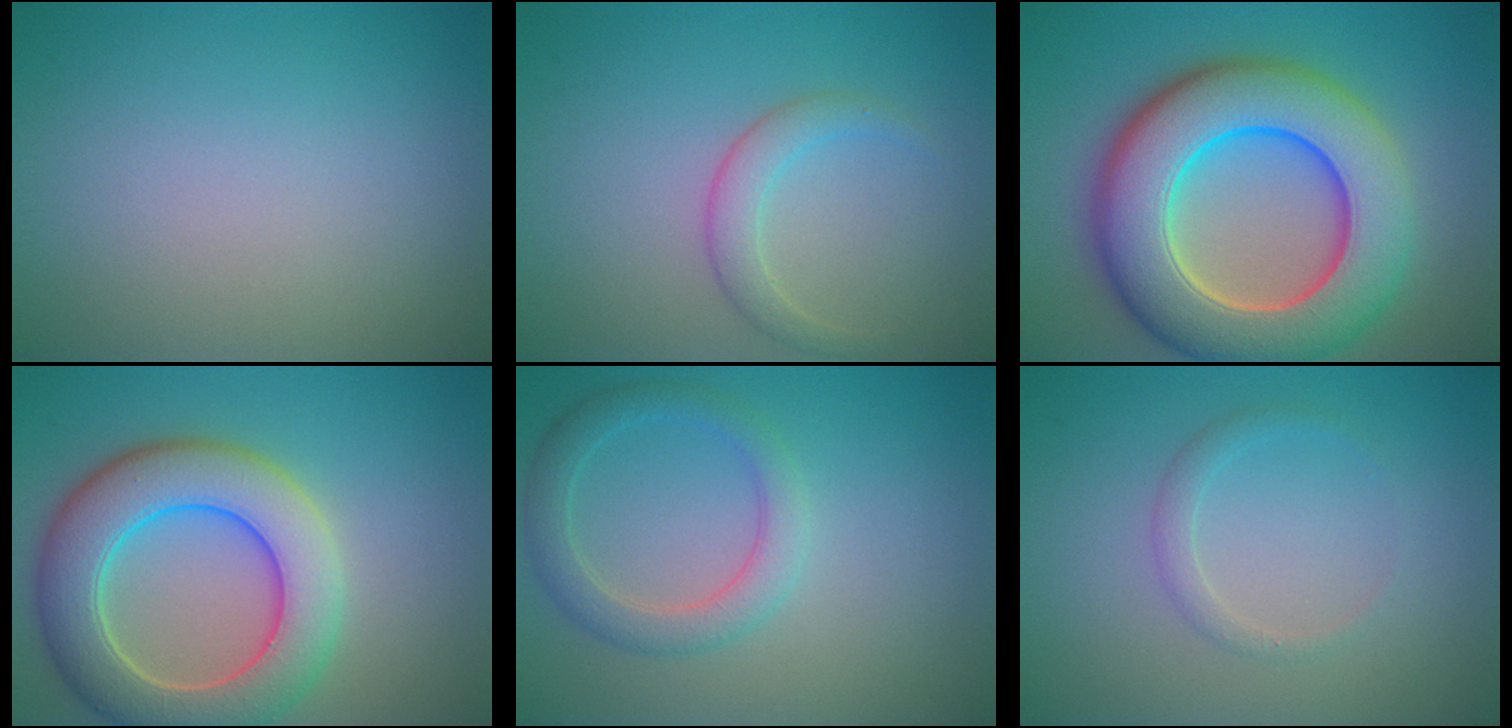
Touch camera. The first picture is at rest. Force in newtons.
{"total": 2.2, "press": 2.1, "slide": 0.1}
{"total": 12.5, "press": 12.5, "slide": 0.4}
{"total": 8.7, "press": 8.7, "slide": 0.5}
{"total": 3.0, "press": 3.0, "slide": 0.1}
{"total": 1.2, "press": 1.2, "slide": 0.0}